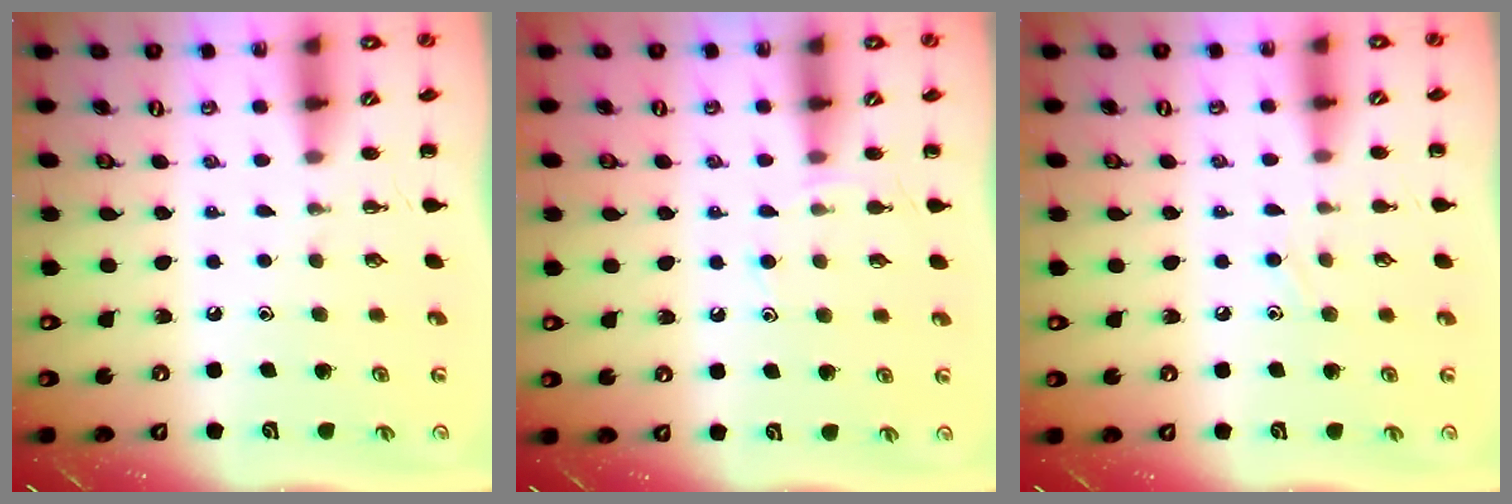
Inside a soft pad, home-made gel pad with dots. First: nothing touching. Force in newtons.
{"total": 6.3, "press": 6.0, "slide": 1.9}
{"total": 6.9, "press": 6.5, "slide": 2.5}